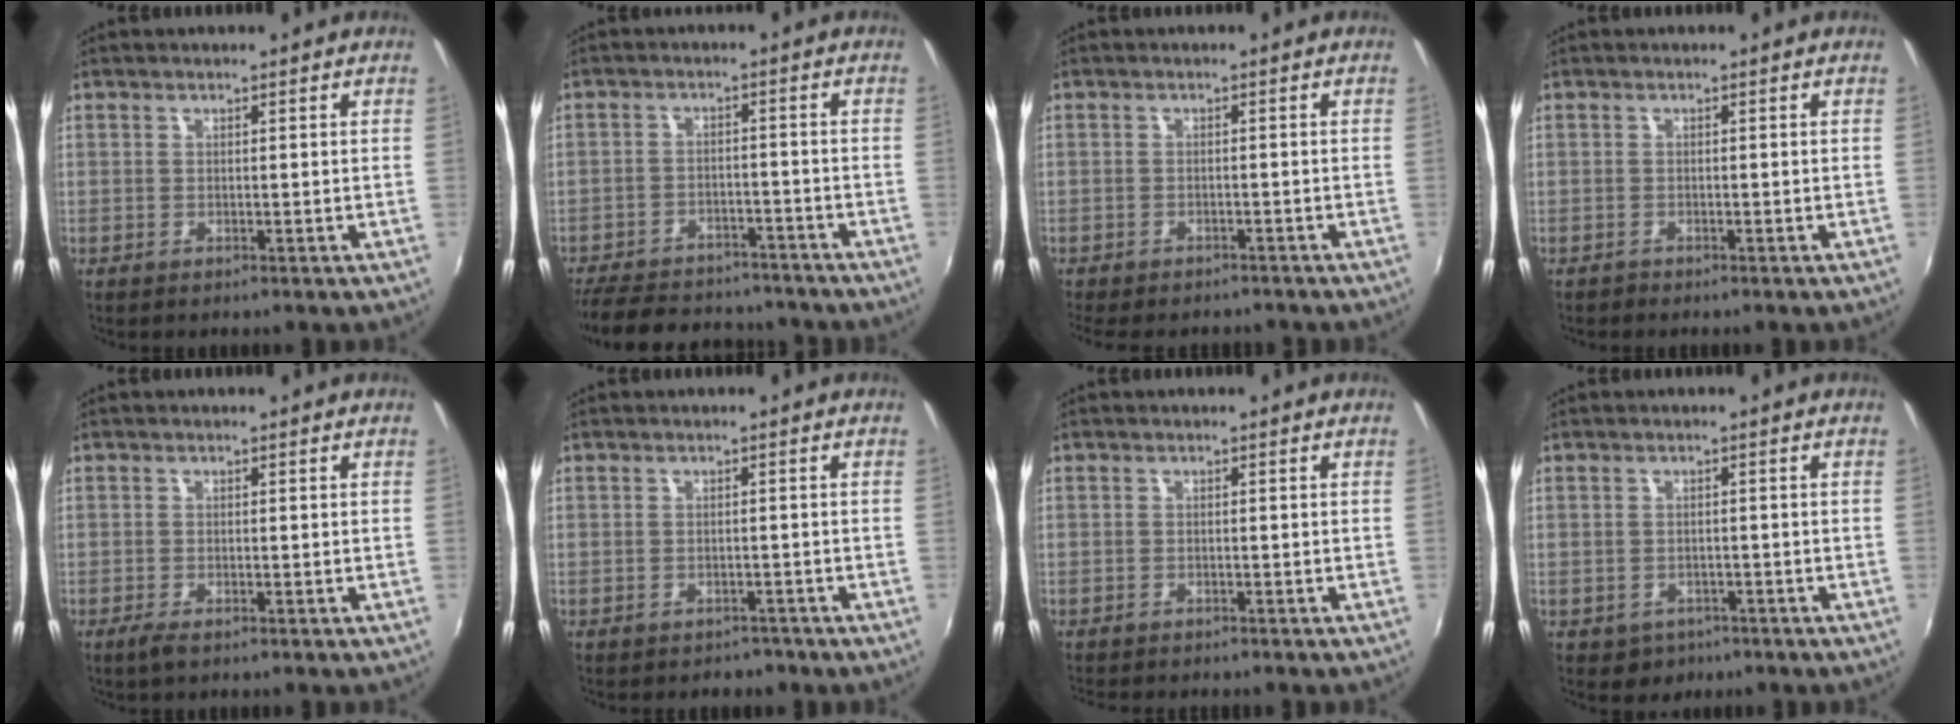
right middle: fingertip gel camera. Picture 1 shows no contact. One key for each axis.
{"total": 18.4, "fx": -15.6, "fy": 6.9, "fz": 6.9, "tx": -0.164, "ty": 0.008, "tz": -0.218}
{"total": 8.3, "fx": -7.5, "fy": 1.7, "fz": 3.1, "tx": -0.079, "ty": -0.021, "tz": -0.117}
{"total": 0.7, "fx": -0.6, "fy": 0.2, "fz": -0.1, "tx": 0.000, "ty": 0.000, "tz": -0.014}
{"total": 1.9, "fx": -1.3, "fy": 0.4, "fz": 1.3, "tx": -0.028, "ty": -0.007, "tz": -0.025}
{"total": 3.5, "fx": -2.9, "fy": 1.9, "fz": 0.5, "tx": -0.010, "ty": -0.006, "tz": -0.036}
{"total": 2.5, "fx": -2.4, "fy": 0.3, "fz": 0.7, "tx": -0.022, "ty": -0.015, "tz": -0.041}
{"total": 3.2, "fx": -1.6, "fy": 2.7, "fz": 0.7, "tx": -0.024, "ty": -0.002, "tz": -0.017}